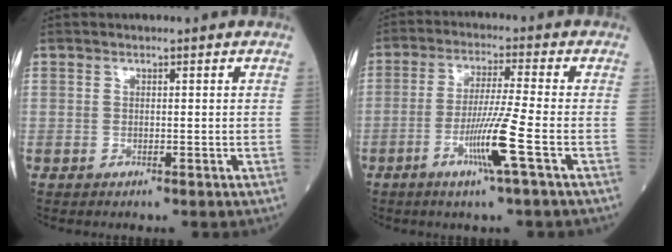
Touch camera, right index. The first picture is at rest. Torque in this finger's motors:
{"motor_torque": [1.35, -0.40, 0.74, 0.21]}